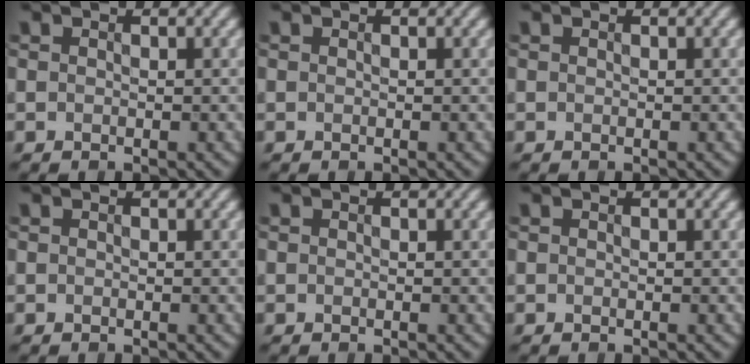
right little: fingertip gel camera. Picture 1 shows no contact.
{"total": 0.0}
{"total": 0.0}
{"total": 0.0}
{"total": 0.0}
{"total": 0.0}